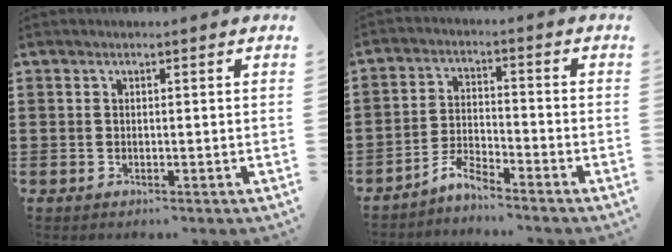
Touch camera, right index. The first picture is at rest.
{"total": 3.9, "force": [-3.8, 0.4, 0.9], "torque": [-0.036, 0.004, -0.082]}